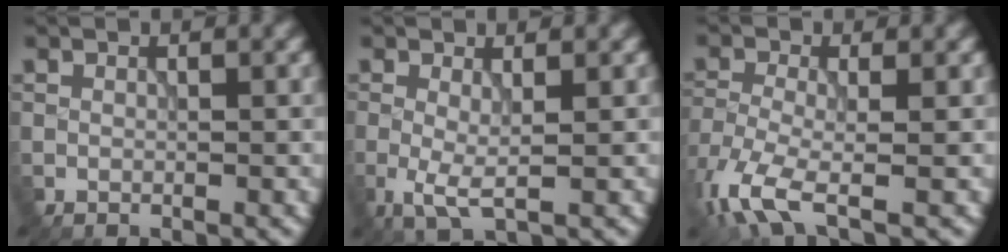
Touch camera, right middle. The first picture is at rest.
{"total": 2.5, "force": [-0.5, 0.6, 2.4], "torque": [-0.057, -0.011, -0.012]}
{"total": 6.0, "force": [-3.8, 2.0, 4.2], "torque": [-0.101, -0.011, -0.085]}